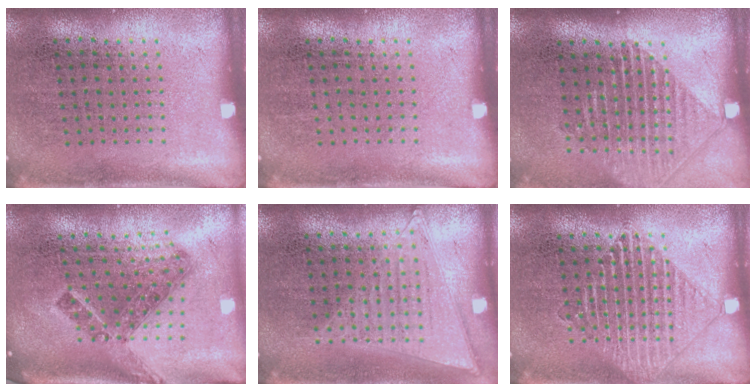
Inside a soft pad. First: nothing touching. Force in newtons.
{"total": 0.0}
{"total": 1.4, "press": 1.2, "slide": 0.7}
{"total": 1.5, "press": 1.1, "slide": 1.0}
{"total": 1.0, "press": 1.0, "slide": 0.4}
{"total": 2.3, "press": 2.3, "slide": 0.3}